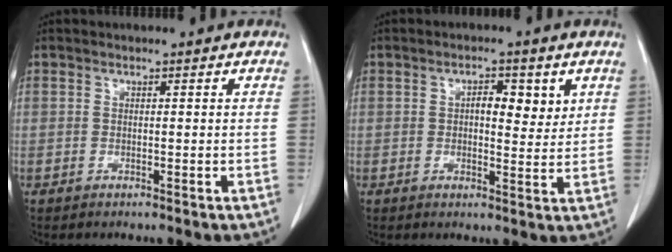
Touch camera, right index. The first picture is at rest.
{"total": 4.7, "force": [1.6, 2.1, 3.9], "torque": [-0.058, 0.001, 0.022]}